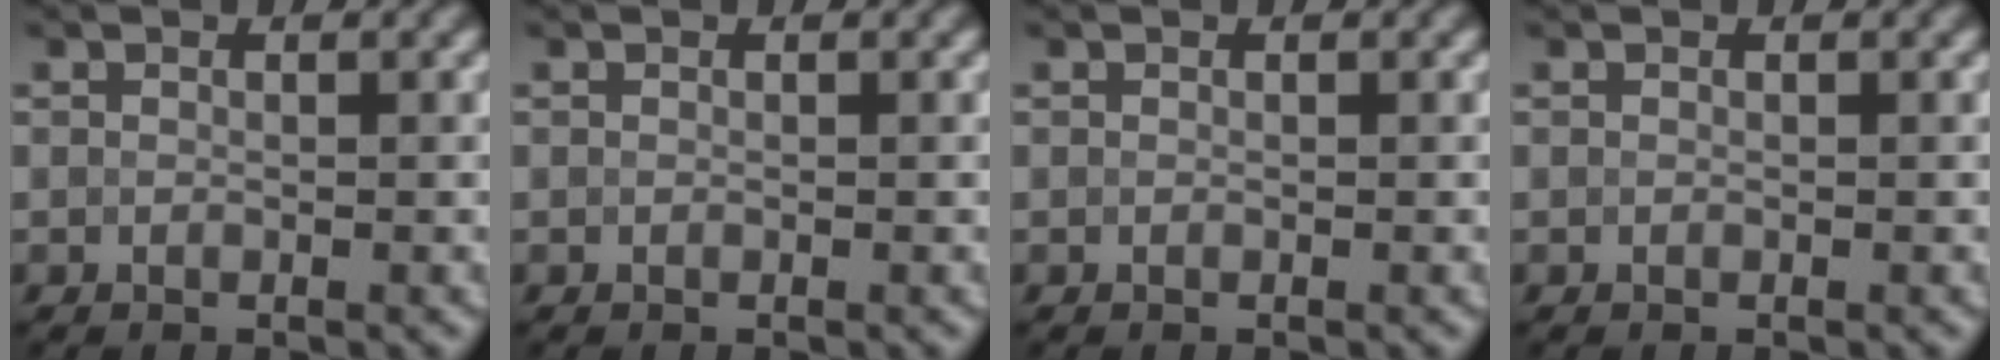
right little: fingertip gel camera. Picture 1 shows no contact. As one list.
[{"total": 0.0}, {"total": 0.0}, {"total": 0.0}]